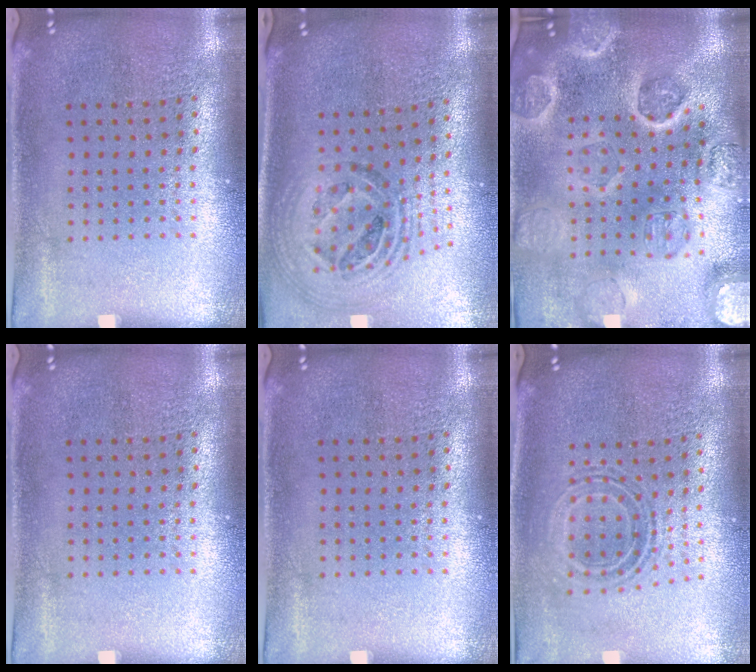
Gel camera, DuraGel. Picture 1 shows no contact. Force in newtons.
{"total": 1.7, "press": 1.5, "slide": 0.8}
{"total": 4.3, "press": 4.0, "slide": 1.5}
{"total": 0.0}
{"total": 0.0}
{"total": 0.9, "press": 0.8, "slide": 0.3}